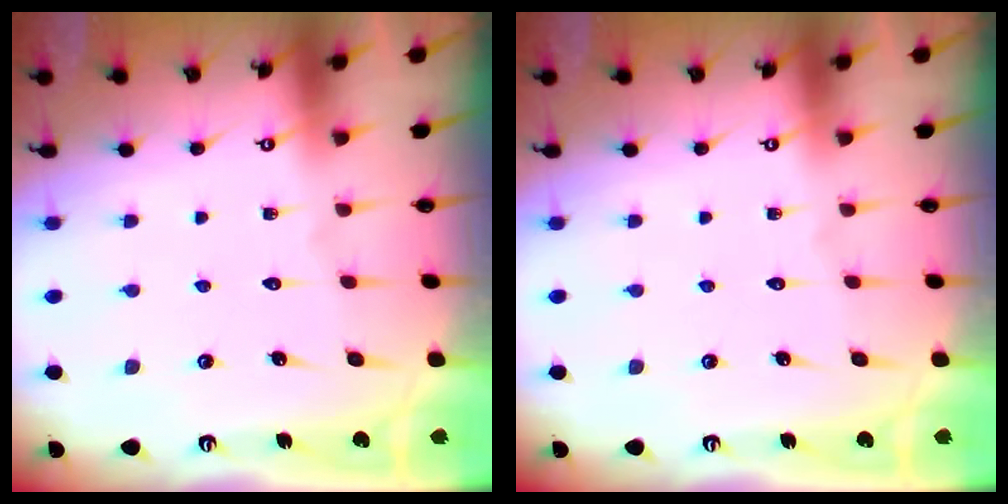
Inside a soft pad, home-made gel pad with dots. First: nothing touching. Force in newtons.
{"total": 0.0}